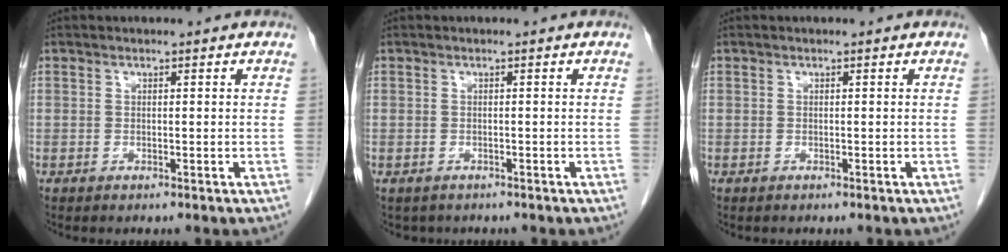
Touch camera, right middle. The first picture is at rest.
{"total": 2.0, "force": [-1.6, 1.3, 0.3], "torque": [-0.009, 0.001, -0.020]}
{"total": 0.0}